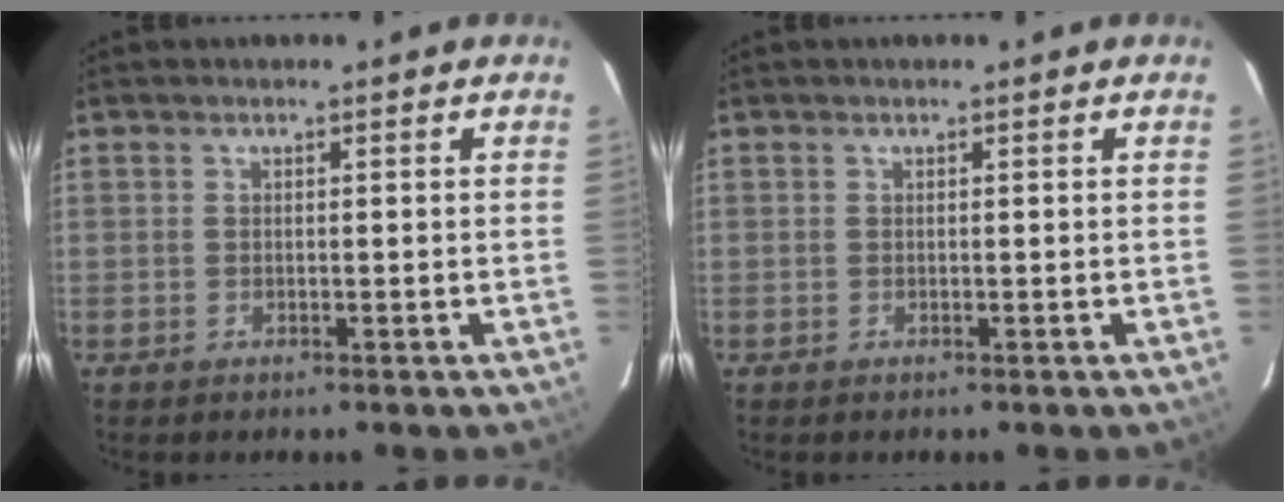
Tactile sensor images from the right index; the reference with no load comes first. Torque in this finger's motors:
{"motor_torque": [0.00, 0.00, 0.00, 0.00]}